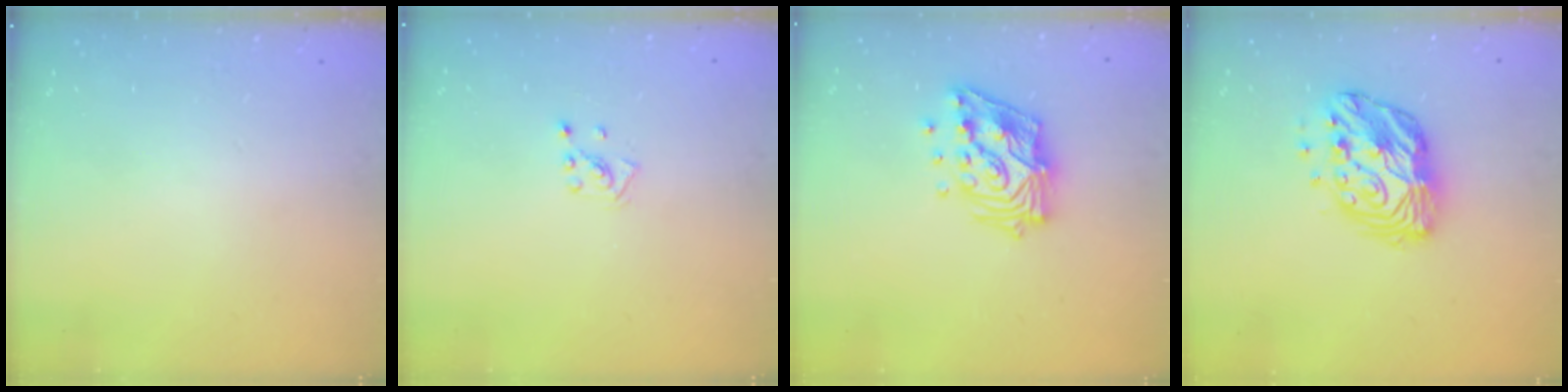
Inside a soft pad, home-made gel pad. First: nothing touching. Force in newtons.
{"total": 2.2, "press": 2.2, "slide": 0.3}
{"total": 14.7, "press": 14.6, "slide": 1.9}
{"total": 12.7, "press": 12.7, "slide": 0.6}